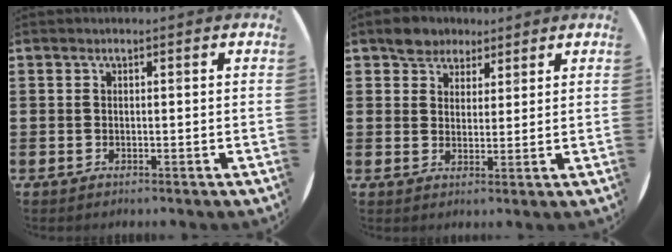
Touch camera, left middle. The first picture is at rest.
{"total": 3.8, "force": [3.1, 2.2, -0.1], "torque": [-0.003, 0.004, 0.060]}